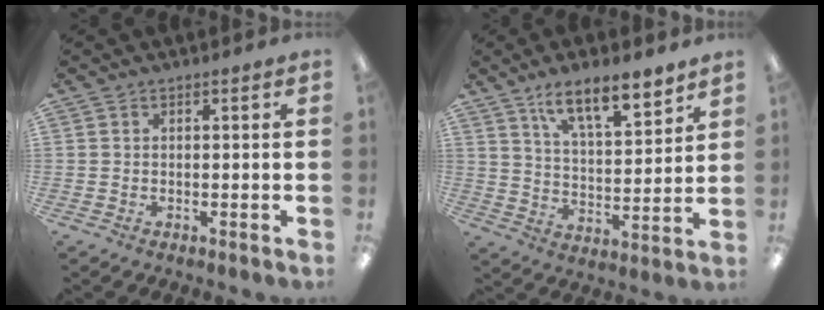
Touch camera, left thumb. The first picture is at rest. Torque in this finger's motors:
{"motor_torque": [1.61, 1.02, 1.26, -0.92, 0.16]}